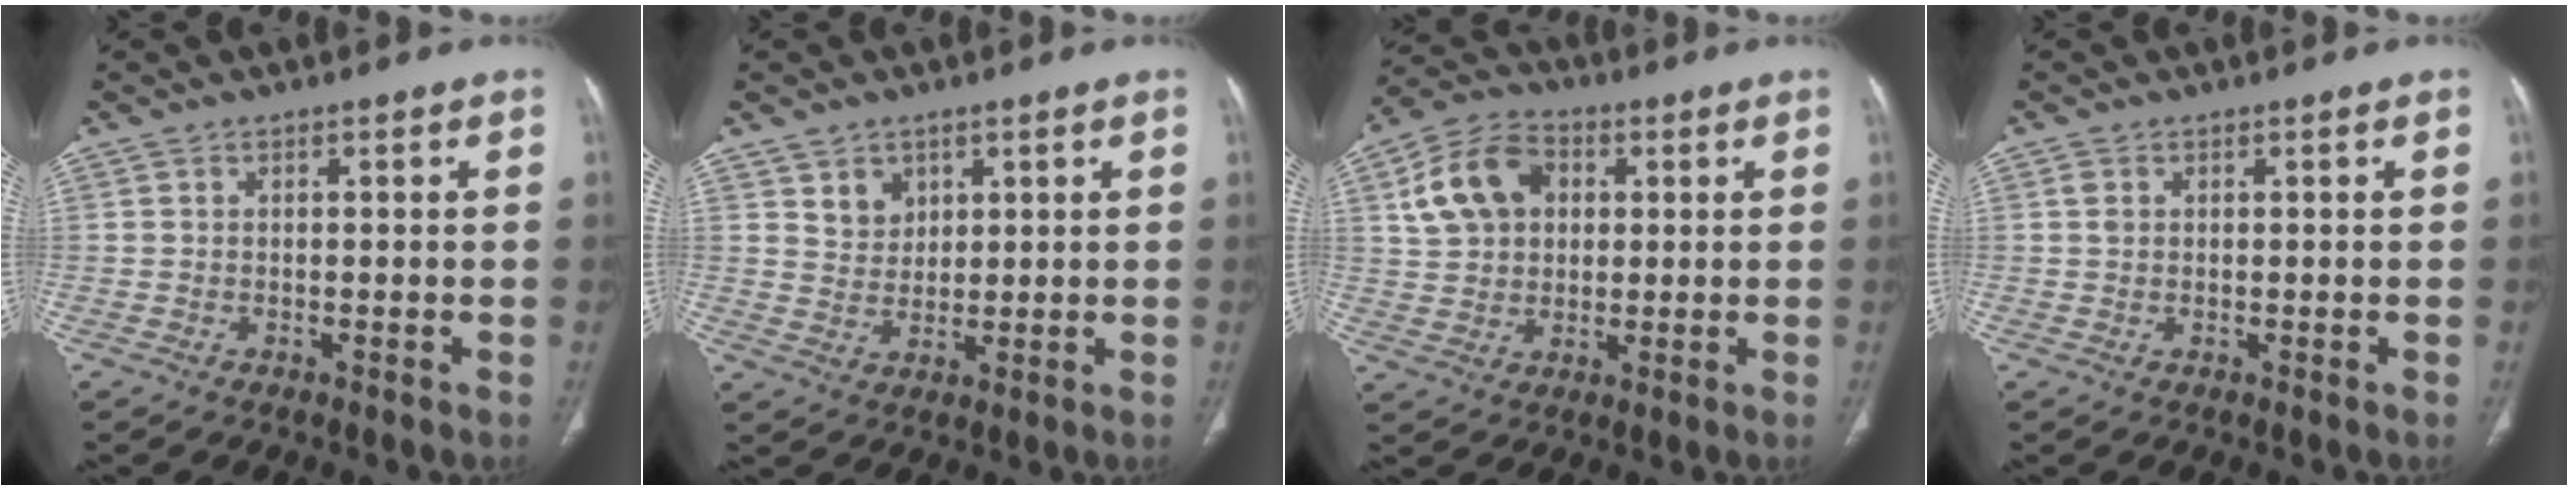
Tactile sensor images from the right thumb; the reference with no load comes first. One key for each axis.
{"total": 4.4, "fx": 2.5, "fy": 3.4, "fz": 1.3, "tx": -0.003, "ty": -0.021, "tz": 0.052}
{"total": 12.4, "fx": 3.4, "fy": 9.3, "fz": 7.5, "tx": -0.121, "ty": 0.012, "tz": 0.057}
{"total": 1.1, "fx": 0.3, "fy": 0.8, "fz": 0.6, "tx": -0.013, "ty": 0.003, "tz": 0.008}